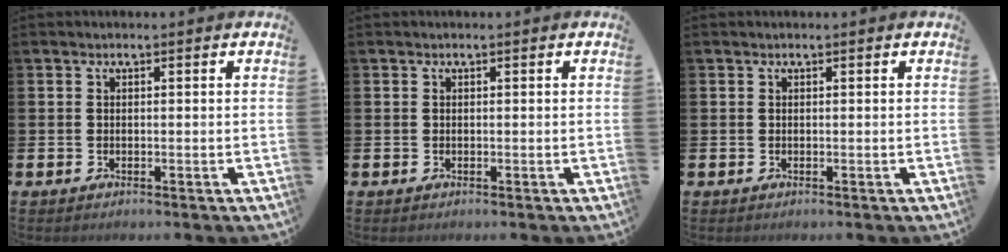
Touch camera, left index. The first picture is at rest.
{"total": 0.0}
{"total": 0.0}